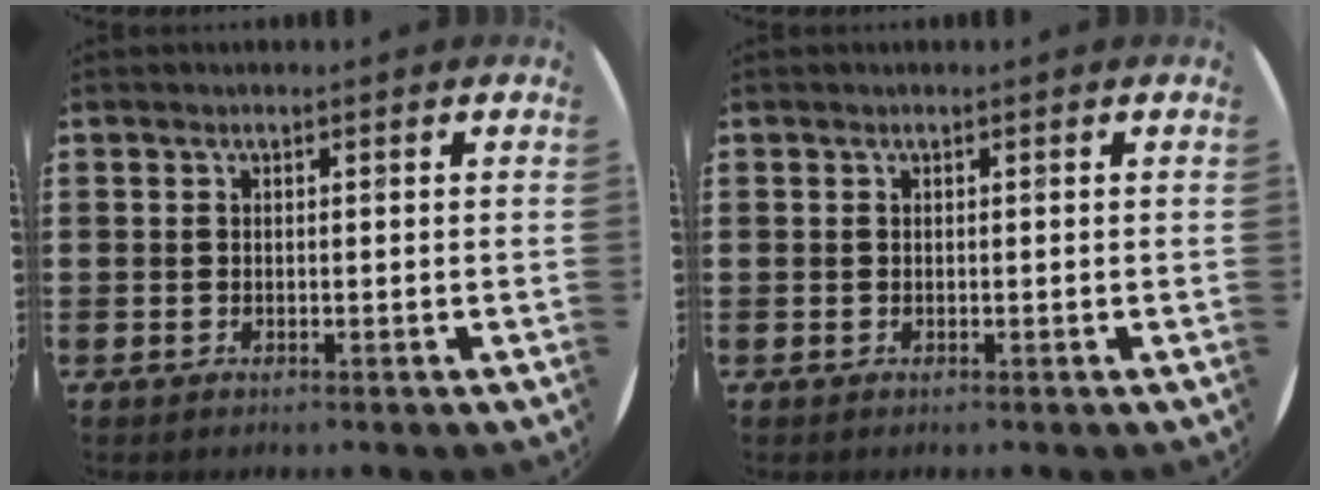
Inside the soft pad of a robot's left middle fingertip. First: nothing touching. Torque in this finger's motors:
{"motor_torque": [-0.06, 0.07, 0.00, -0.01]}